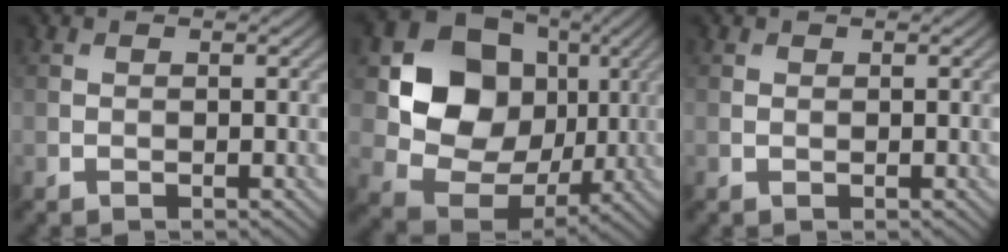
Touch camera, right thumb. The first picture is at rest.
{"total": 14.1, "force": [2.5, 11.6, 7.6], "torque": [-0.149, -0.009, 0.035]}
{"total": 0.0}